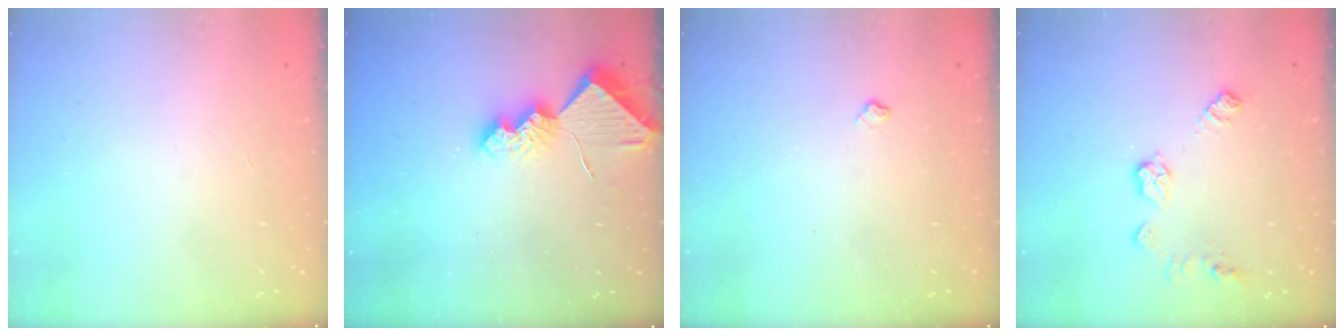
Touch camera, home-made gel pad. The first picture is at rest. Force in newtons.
{"total": 10.0, "press": 9.9, "slide": 1.1}
{"total": 4.4, "press": 4.3, "slide": 0.7}
{"total": 8.7, "press": 8.7, "slide": 0.2}